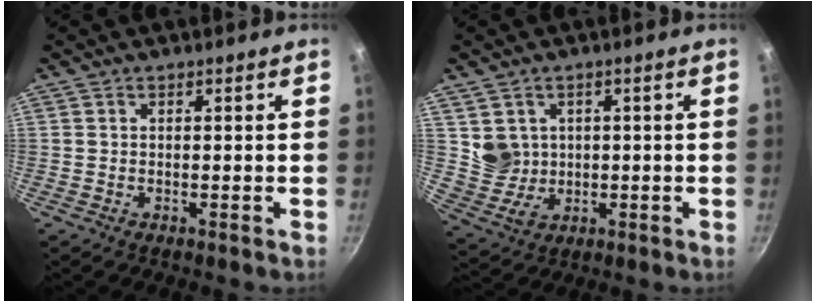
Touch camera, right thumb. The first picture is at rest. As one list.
[{"total": 5.8, "force": [1.1, 5.4, 2.1], "torque": [-0.023, 0.001, 0.036]}]